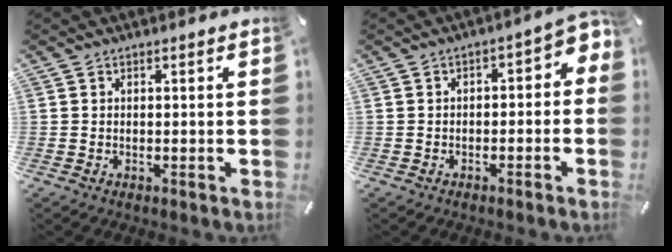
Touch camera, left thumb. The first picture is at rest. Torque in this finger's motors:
{"motor_torque": [0.06, 0.04, 0.08, 0.37, 0.10]}